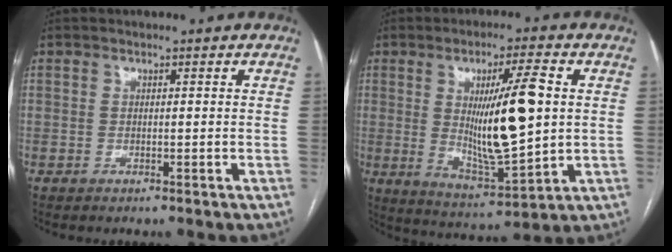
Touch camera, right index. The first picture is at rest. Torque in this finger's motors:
{"motor_torque": [1.89, 0.25, 0.52, 0.21]}